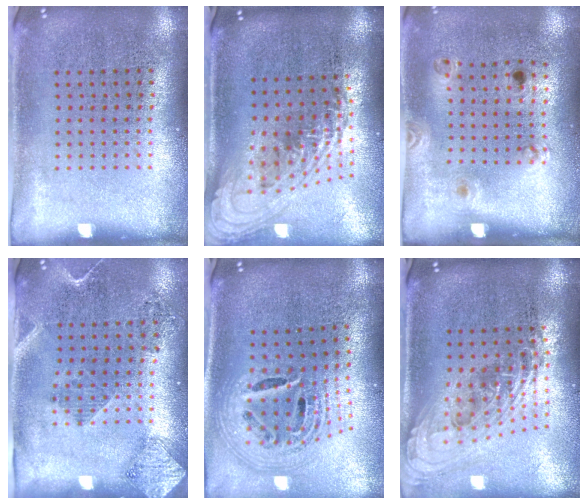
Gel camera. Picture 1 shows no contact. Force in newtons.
{"total": 2.2, "press": 1.6, "slide": 1.5}
{"total": 1.2, "press": 0.7, "slide": 1.0}
{"total": 1.9, "press": 1.7, "slide": 1.0}
{"total": 2.7, "press": 1.8, "slide": 1.9}
{"total": 2.3, "press": 1.7, "slide": 1.5}